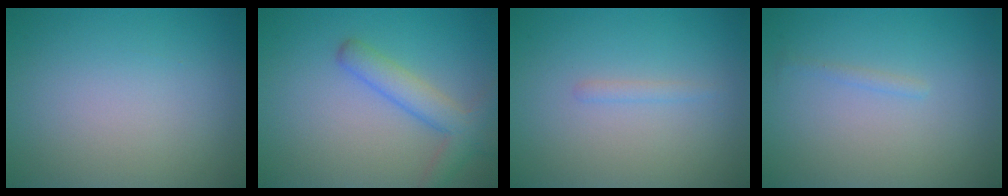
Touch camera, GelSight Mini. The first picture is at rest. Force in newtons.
{"total": 3.6, "press": 3.6, "slide": 0.1}
{"total": 0.7, "press": 0.7, "slide": 0.1}
{"total": 0.6, "press": 0.6, "slide": 0.0}